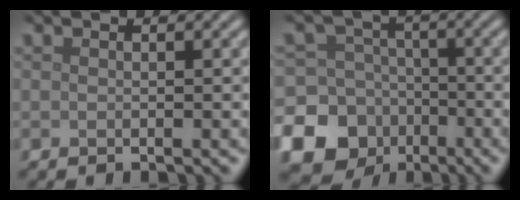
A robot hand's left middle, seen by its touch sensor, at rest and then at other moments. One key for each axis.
{"total": 16.4, "fx": -6.9, "fy": 14.5, "fz": 3.1, "tx": -0.107, "ty": -0.053, "tz": -0.131}